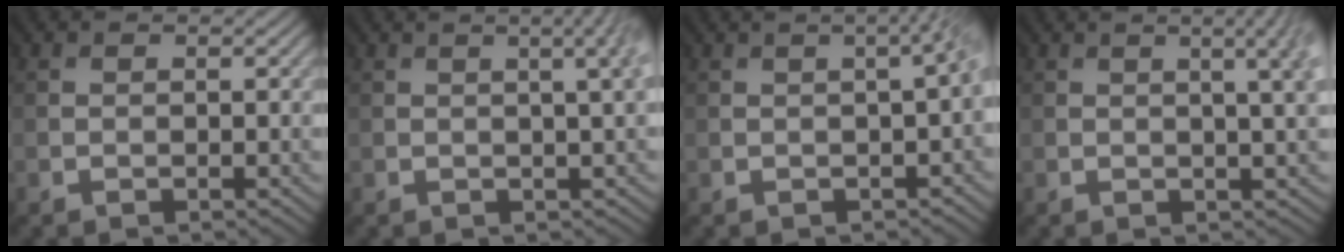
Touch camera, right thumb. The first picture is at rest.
{"total": 4.1, "force": [1.6, 1.3, 3.6], "torque": [-0.015, 0.027, -0.001]}
{"total": 3.1, "force": [0.0, 0.8, 3.0], "torque": [-0.011, 0.021, -0.008]}
{"total": 5.8, "force": [1.8, 1.9, 5.1], "torque": [-0.028, 0.028, 0.002]}